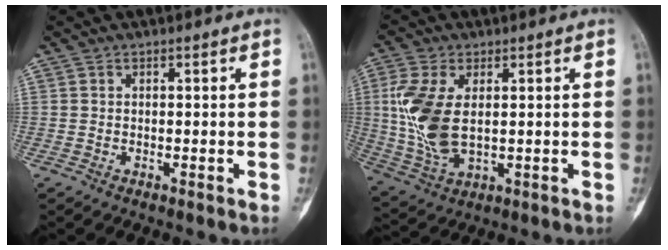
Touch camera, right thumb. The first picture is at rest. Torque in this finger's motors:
{"motor_torque": [-0.66, 1.45, 0.27, 0.01, 0.53]}